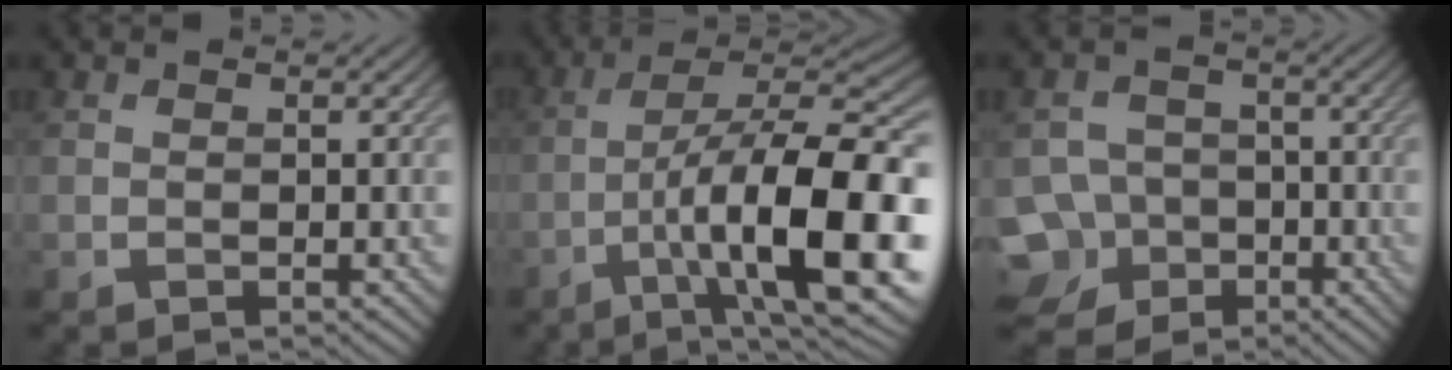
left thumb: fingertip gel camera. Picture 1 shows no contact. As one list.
[{"total": 17.4, "force": [-4.8, 5.4, 15.9], "torque": [-0.229, -0.001, -0.065]}, {"total": 10.2, "force": [-5.4, 8.2, 2.5], "torque": [-0.067, -0.031, -0.109]}]